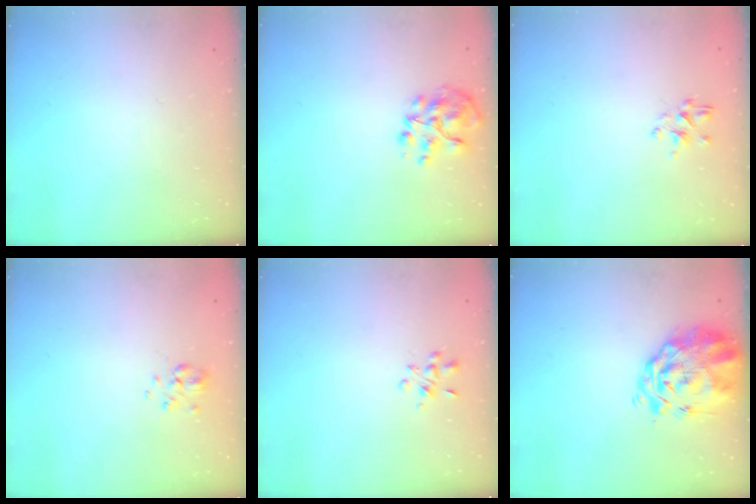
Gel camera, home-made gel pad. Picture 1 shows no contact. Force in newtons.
{"total": 8.2, "press": 8.1, "slide": 1.2}
{"total": 2.9, "press": 2.8, "slide": 0.6}
{"total": 3.7, "press": 3.6, "slide": 0.9}
{"total": 3.4, "press": 3.2, "slide": 1.1}
{"total": 6.2, "press": 5.5, "slide": 2.8}